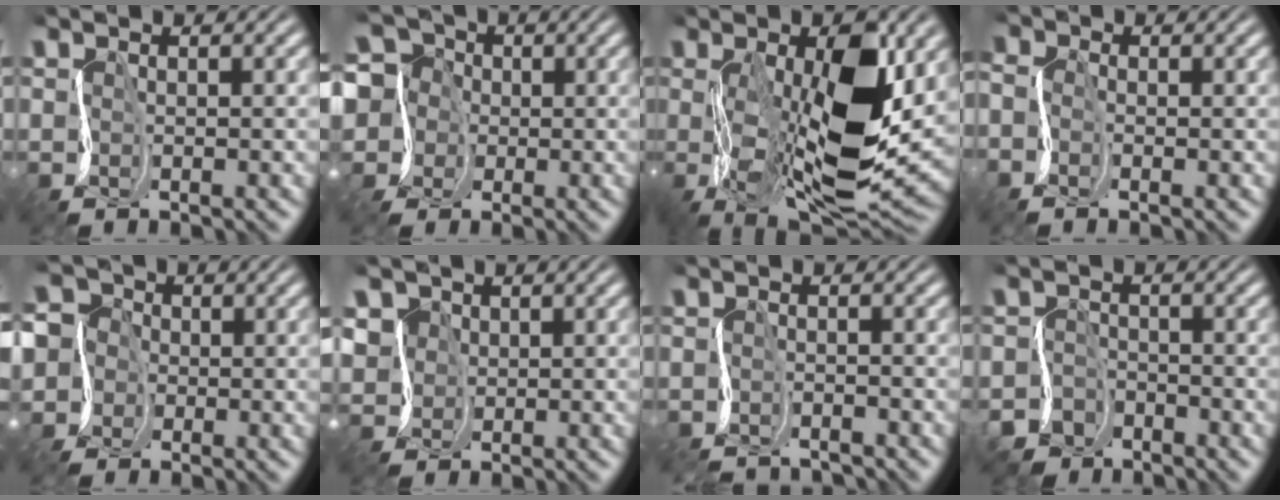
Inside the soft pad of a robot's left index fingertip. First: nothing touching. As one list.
[{"total": 8.2, "force": [0.2, 7.8, 2.6], "torque": [-0.083, 0.033, -0.050]}, {"total": 14.0, "force": [0.3, 5.6, 12.8], "torque": [-0.211, -0.012, 0.005]}, {"total": 2.1, "force": [-1.1, 1.4, 1.1], "torque": [-0.026, 0.006, -0.039]}, {"total": 5.3, "force": [-1.1, 5.1, 1.0], "torque": [-0.024, 0.021, -0.062]}, {"total": 1.8, "force": [0.6, 1.7, -0.3], "torque": [-0.006, 0.004, 0.005]}, {"total": 3.2, "force": [-3.2, 0.0, 0.0], "torque": [-0.005, -0.006, -0.063]}, {"total": 4.0, "force": [-3.4, 2.2, 0.4], "torque": [-0.005, -0.002, -0.071]}]